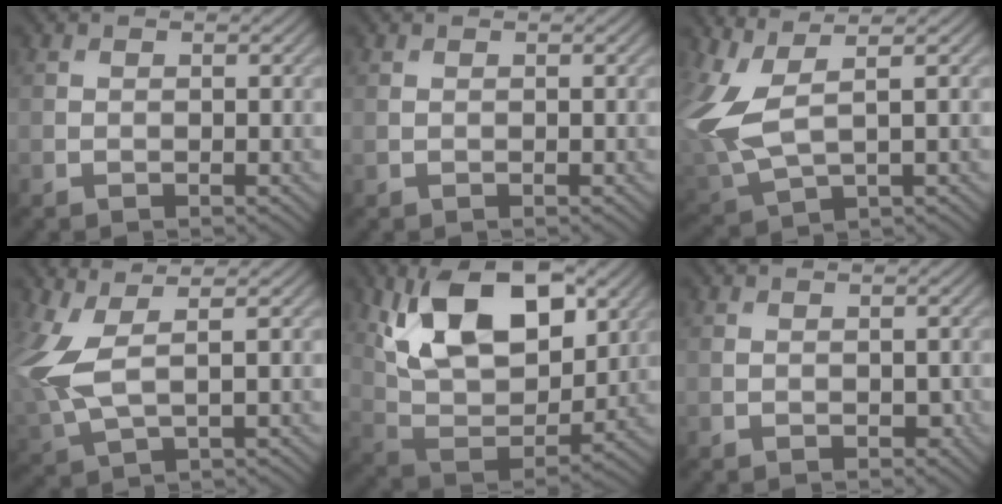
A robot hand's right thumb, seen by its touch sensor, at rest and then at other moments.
{"total": 0.0}
{"total": 8.6, "force": [2.0, 3.6, 7.5], "torque": [-0.198, -0.003, 0.043]}
{"total": 7.7, "force": [1.6, 3.1, 6.8], "torque": [-0.180, 0.003, 0.032]}
{"total": 15.3, "force": [6.8, 8.0, 11.1], "torque": [-0.209, -0.006, 0.116]}
{"total": 0.8, "force": [-0.2, 0.6, 0.5], "torque": [-0.006, -0.007, -0.003]}